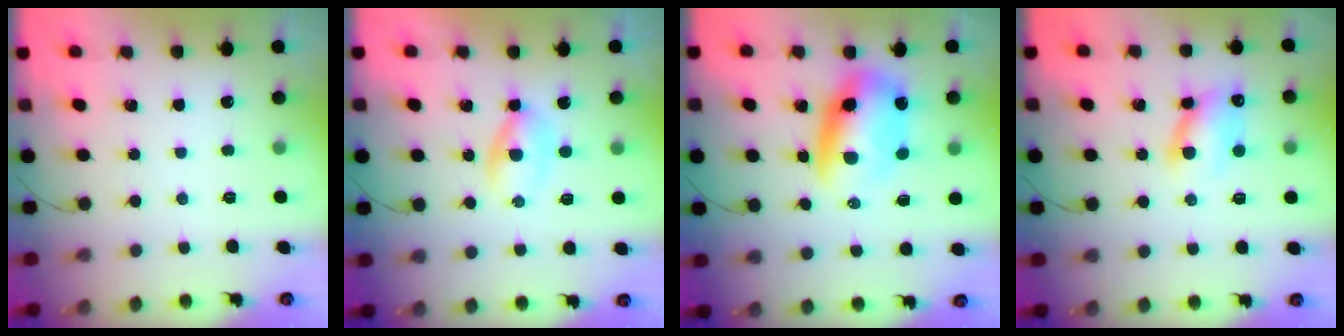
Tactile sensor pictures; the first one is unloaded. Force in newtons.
{"total": 2.8, "press": 2.5, "slide": 1.3}
{"total": 10.2, "press": 10.0, "slide": 2.3}
{"total": 8.8, "press": 8.7, "slide": 1.4}